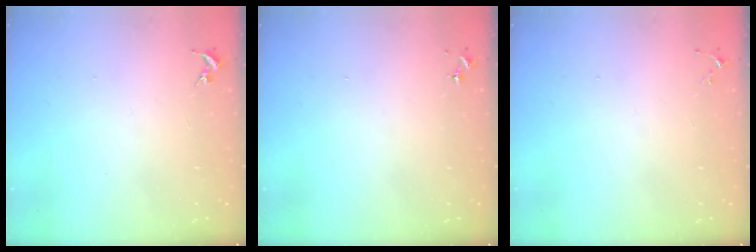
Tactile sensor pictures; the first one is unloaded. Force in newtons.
{"total": 0.0}
{"total": 3.3, "press": 3.3, "slide": 0.5}